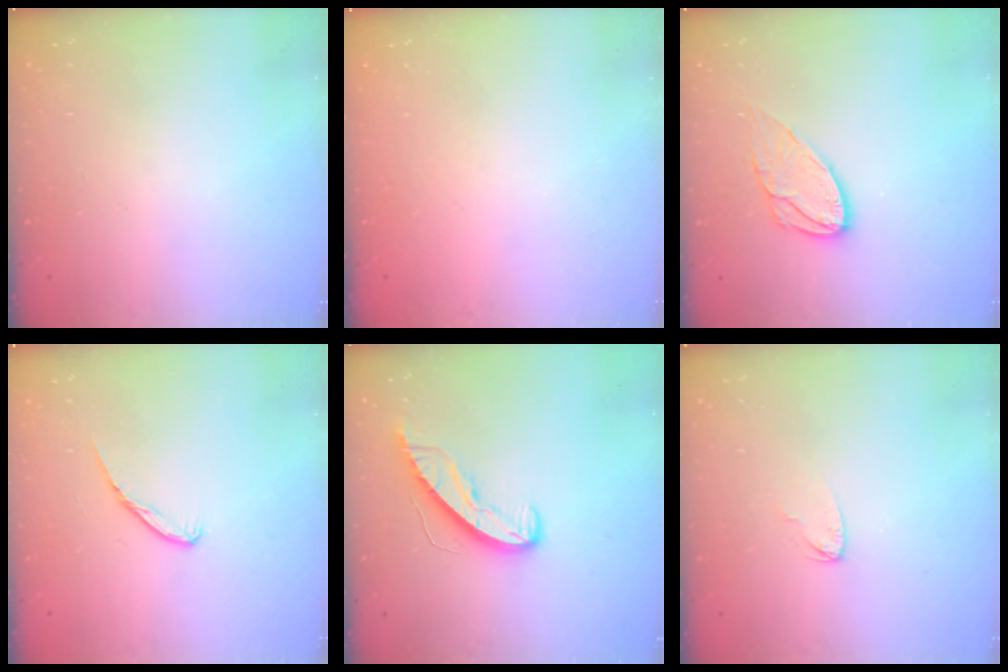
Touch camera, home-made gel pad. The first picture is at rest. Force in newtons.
{"total": 0.0}
{"total": 10.2, "press": 10.2, "slide": 0.9}
{"total": 4.5, "press": 4.4, "slide": 0.5}
{"total": 8.5, "press": 8.5, "slide": 0.4}
{"total": 2.6, "press": 2.6, "slide": 0.3}